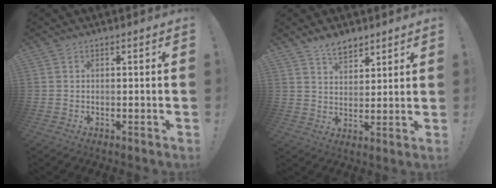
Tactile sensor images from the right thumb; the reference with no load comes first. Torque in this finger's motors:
{"motor_torque": [-0.62, 0.89, -0.13, 0.23, 0.00]}